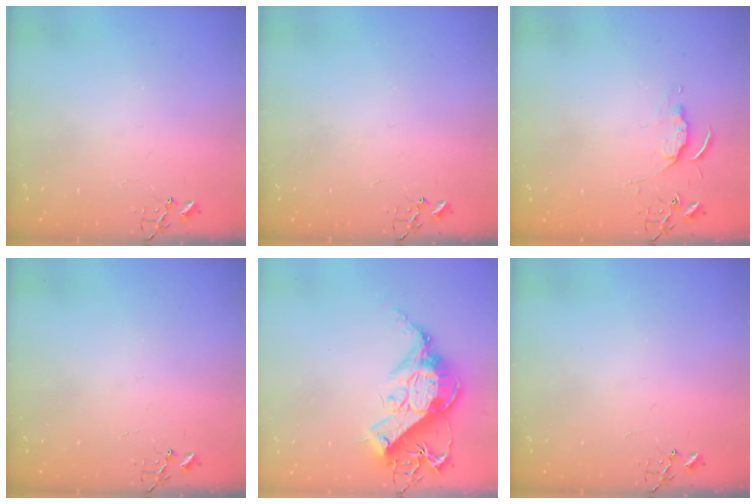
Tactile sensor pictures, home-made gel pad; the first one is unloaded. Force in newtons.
{"total": 0.0}
{"total": 5.1, "press": 5.0, "slide": 0.6}
{"total": 0.0}
{"total": 16.9, "press": 16.7, "slide": 2.5}
{"total": 0.0}